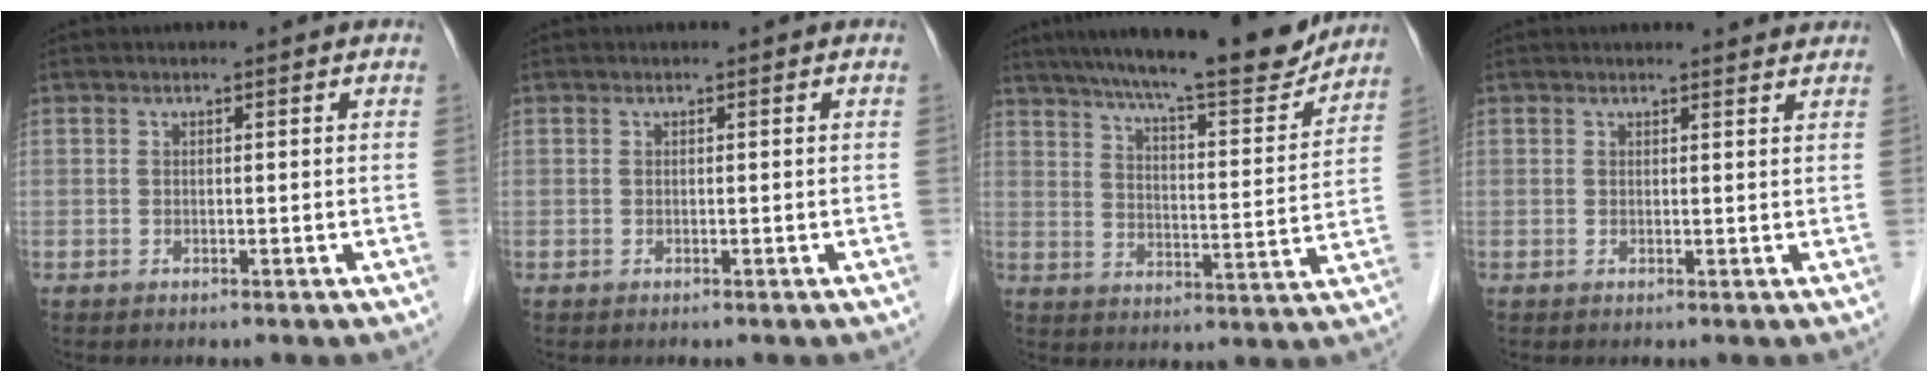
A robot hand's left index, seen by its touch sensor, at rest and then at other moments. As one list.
[{"total": 0.0}, {"total": 19.4, "force": [17.1, 2.1, 8.9], "torque": [-0.141, -0.013, 0.238]}, {"total": 2.5, "force": [2.5, 0.3, 0.1], "torque": [-0.008, -0.003, 0.023]}]